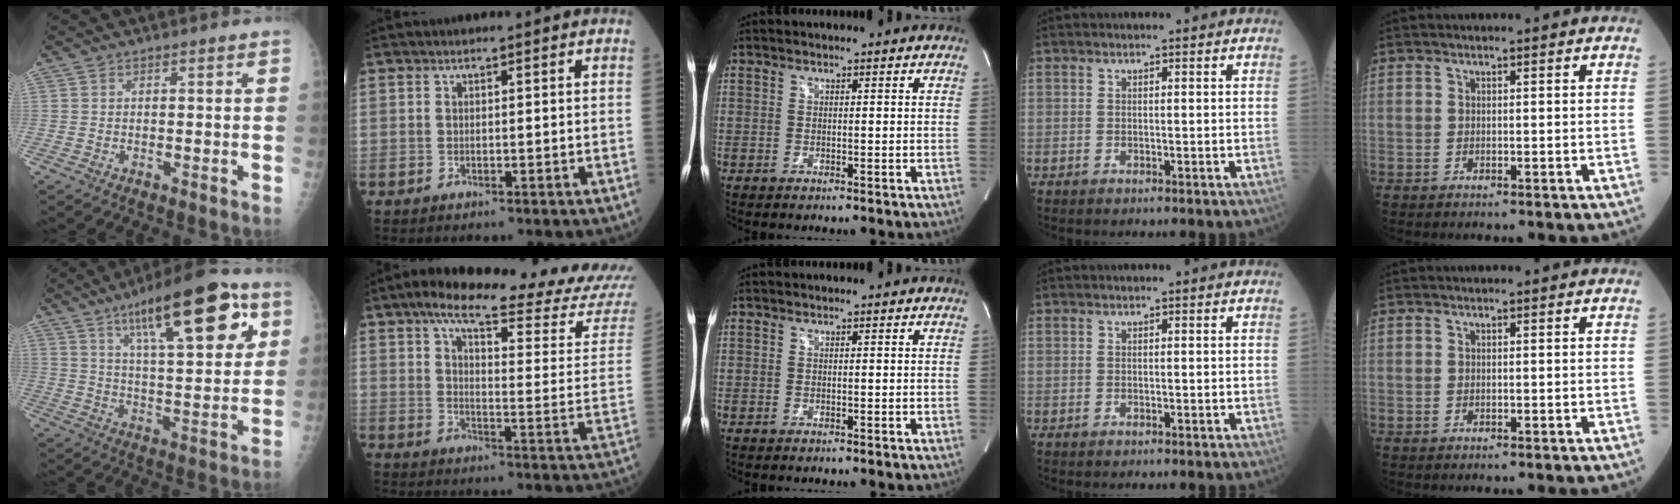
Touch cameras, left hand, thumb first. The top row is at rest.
{"thumb": {"total": 20.6, "force": [9.9, 6.6, 16.9], "torque": [-0.222, -0.026, 0.152]}, "index": {"total": 23.8, "force": [21.0, 0.8, 11.2], "torque": [-0.168, -0.068, 0.260]}}